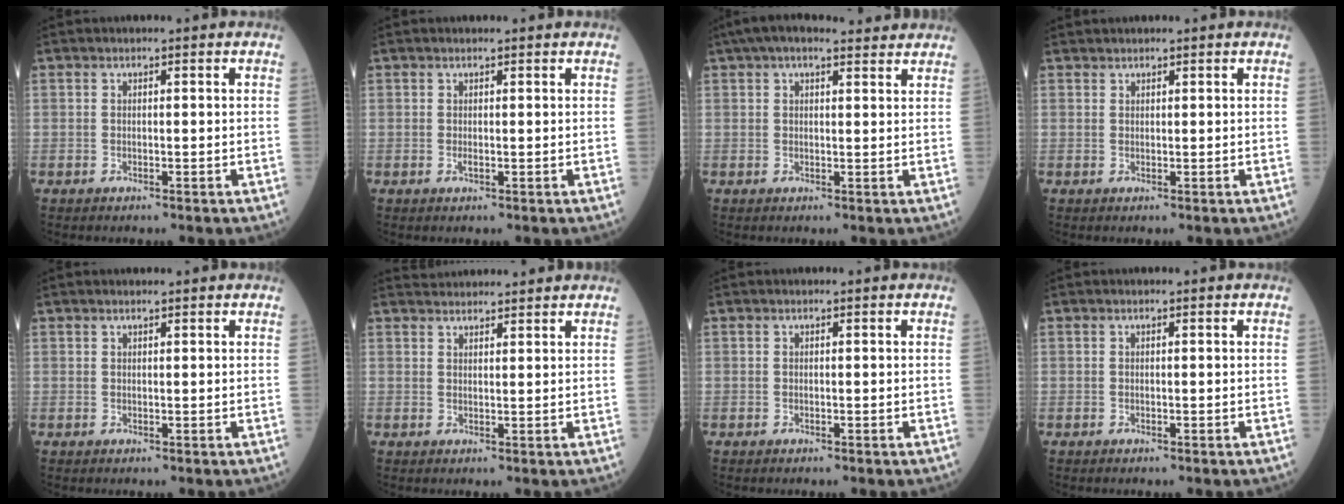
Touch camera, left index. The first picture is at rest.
{"total": 0.6, "force": [0.3, 0.1, 0.5], "torque": [-0.014, 0.002, 0.004]}
{"total": 8.6, "force": [7.2, 2.4, 4.1], "torque": [-0.066, 0.041, 0.104]}
{"total": 0.6, "force": [0.6, 0.1, -0.2], "torque": [0.002, 0.002, 0.012]}
{"total": 0.9, "force": [0.8, -0.1, 0.3], "torque": [-0.009, 0.007, 0.016]}
{"total": 5.2, "force": [5.1, 0.5, 0.7], "torque": [-0.011, 0.032, 0.075]}
{"total": 0.0}
{"total": 0.0}